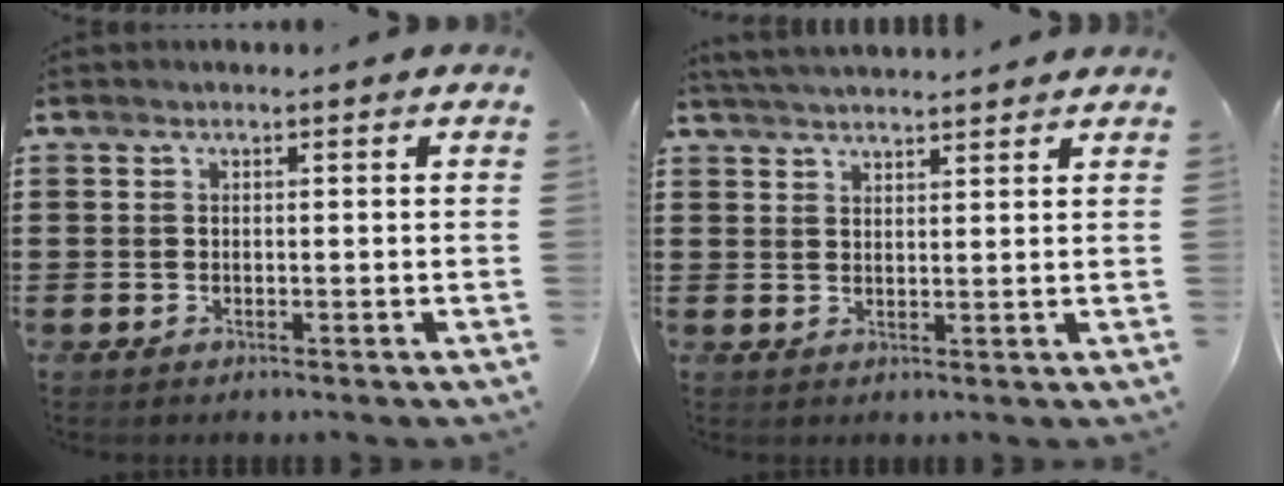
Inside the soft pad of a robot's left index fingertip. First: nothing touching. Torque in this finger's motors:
{"motor_torque": [0.15, 0.23, 0.20, 0.12]}